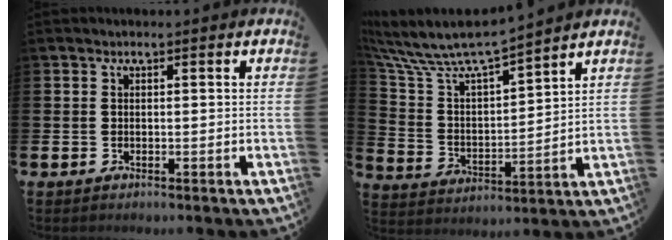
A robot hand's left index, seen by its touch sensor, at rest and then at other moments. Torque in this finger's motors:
{"motor_torque": [0.42, -1.72, 0.22, 0.21]}